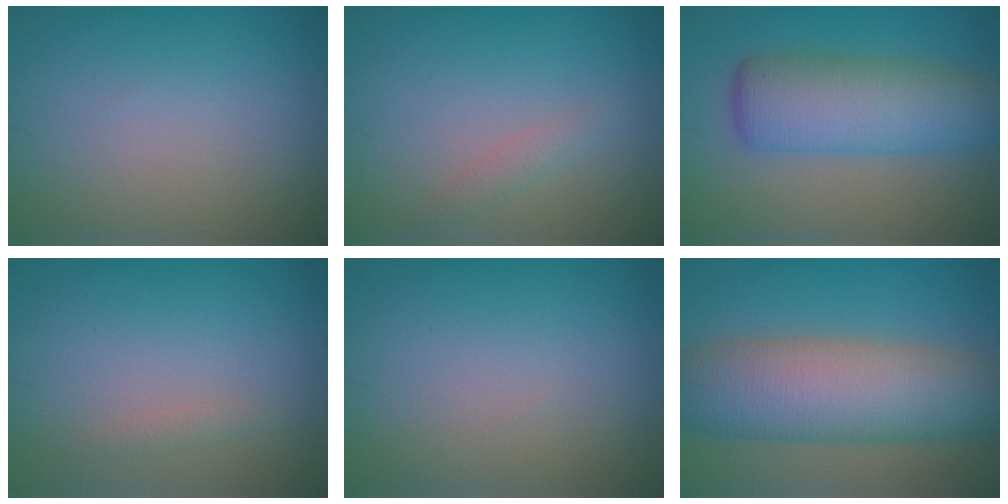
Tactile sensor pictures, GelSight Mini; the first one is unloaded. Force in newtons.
{"total": 1.2, "press": 1.2, "slide": 0.0}
{"total": 7.8, "press": 7.8, "slide": 0.4}
{"total": 0.7, "press": 0.7, "slide": 0.0}
{"total": 0.0}
{"total": 10.8, "press": 10.8, "slide": 0.5}